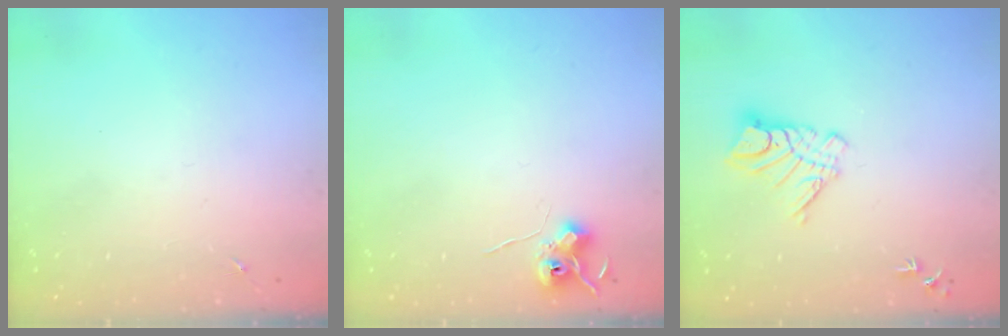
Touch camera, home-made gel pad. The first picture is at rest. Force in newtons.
{"total": 6.9, "press": 6.9, "slide": 0.6}
{"total": 10.5, "press": 10.4, "slide": 1.0}